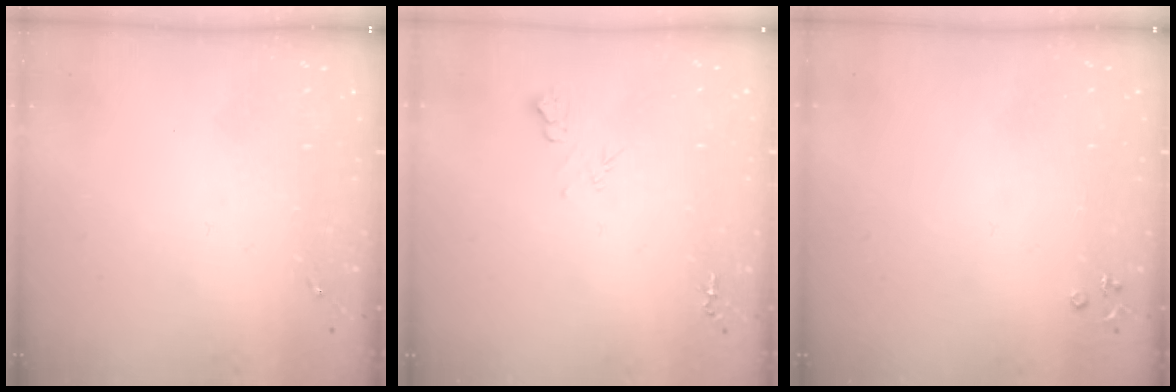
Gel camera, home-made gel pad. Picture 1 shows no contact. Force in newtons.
{"total": 5.8, "press": 5.8, "slide": 0.7}
{"total": 3.9, "press": 3.8, "slide": 0.6}